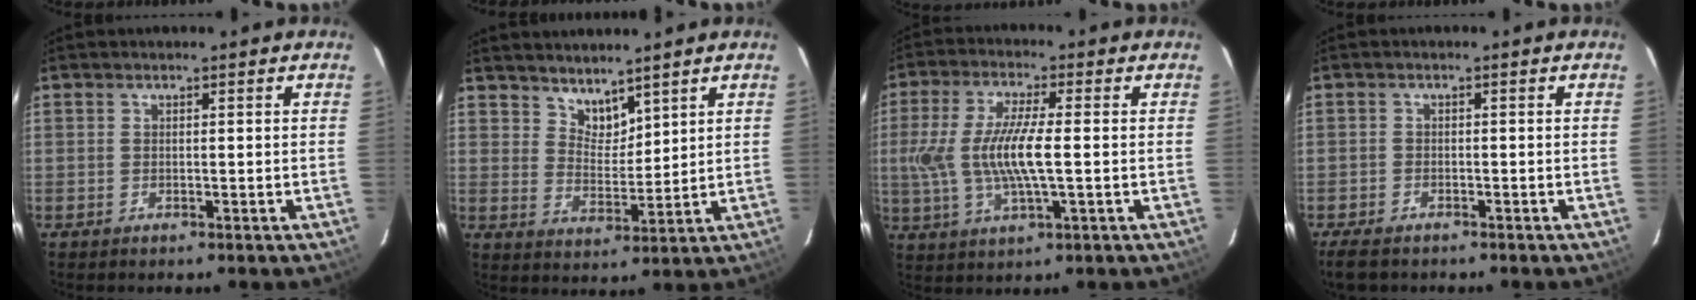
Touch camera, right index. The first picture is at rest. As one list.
[{"total": 5.6, "force": [4.9, 2.3, 1.6], "torque": [-0.017, -0.001, 0.092]}, {"total": 11.6, "force": [-0.5, 2.6, 11.3], "torque": [-0.227, -0.005, -0.007]}, {"total": 4.9, "force": [-3.9, 2.1, 2.0], "torque": [-0.059, -0.014, -0.068]}]